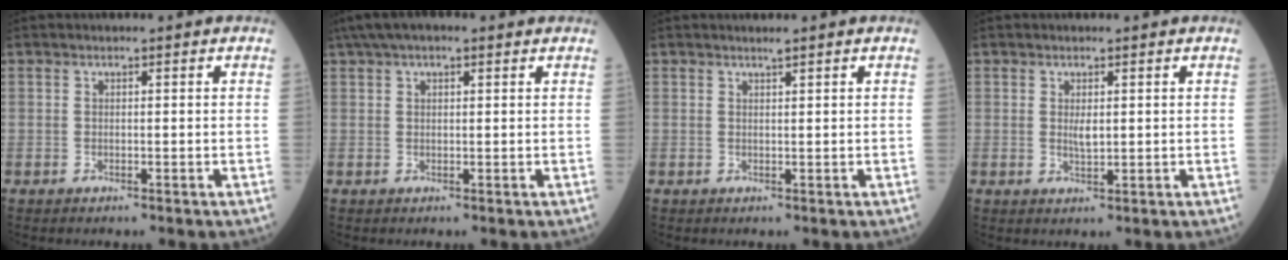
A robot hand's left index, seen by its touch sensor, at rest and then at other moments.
{"total": 6.6, "force": [4.7, 2.0, 4.3], "torque": [-0.073, 0.044, 0.078]}
{"total": 0.9, "force": [0.8, -0.1, 0.4], "torque": [-0.011, -0.002, 0.018]}
{"total": 1.5, "force": [0.3, 0.6, 1.4], "torque": [-0.026, -0.001, 0.010]}